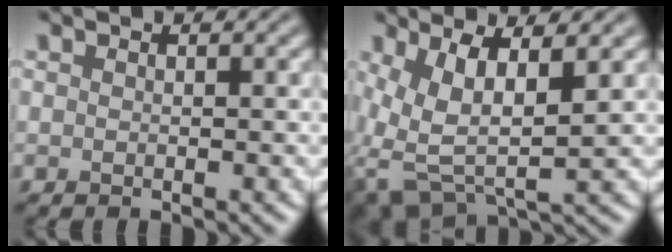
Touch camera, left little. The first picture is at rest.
{"total": 6.6, "force": [1.1, 3.1, 5.8], "torque": [-0.130, -0.006, 0.023]}